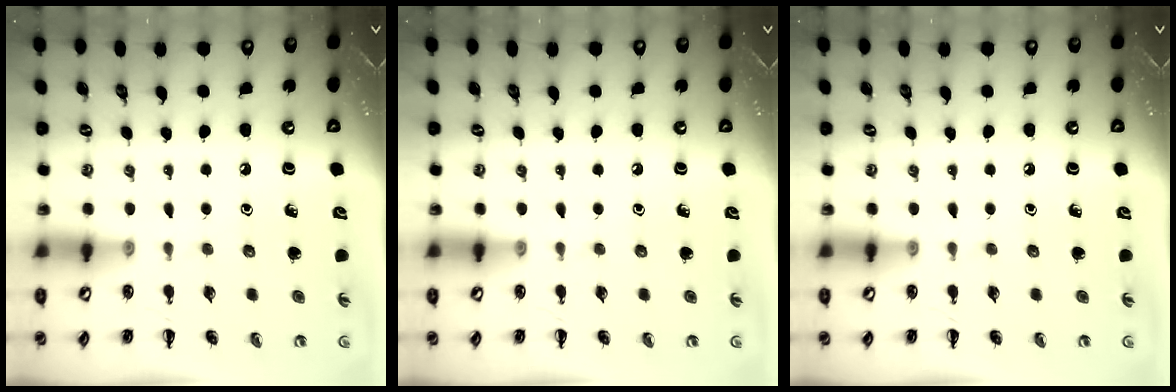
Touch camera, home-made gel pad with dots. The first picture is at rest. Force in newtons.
{"total": 0.0}
{"total": 0.0}